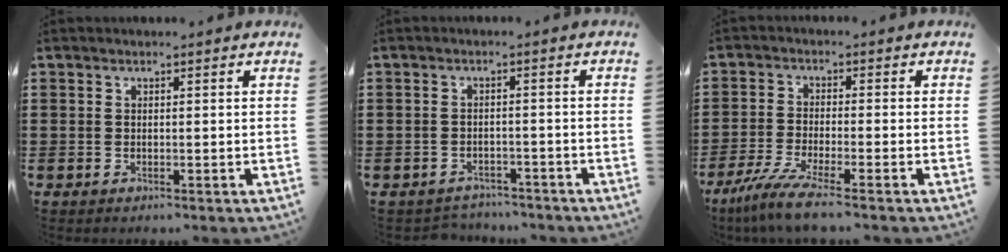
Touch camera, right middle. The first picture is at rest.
{"total": 2.2, "force": [-2.1, 0.5, -0.2], "torque": [-0.005, 0.000, -0.047]}
{"total": 5.9, "force": [-4.5, 0.0, 3.8], "torque": [-0.098, -0.026, -0.091]}